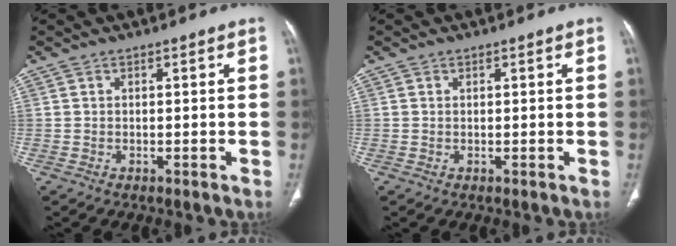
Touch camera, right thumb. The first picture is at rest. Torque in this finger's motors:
{"motor_torque": [-0.09, -0.24, -0.33, -0.04, 0.04]}